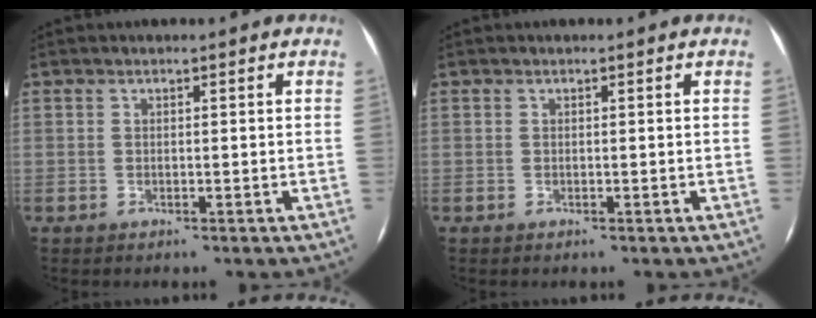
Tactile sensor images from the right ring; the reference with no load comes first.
{"total": 0.0}